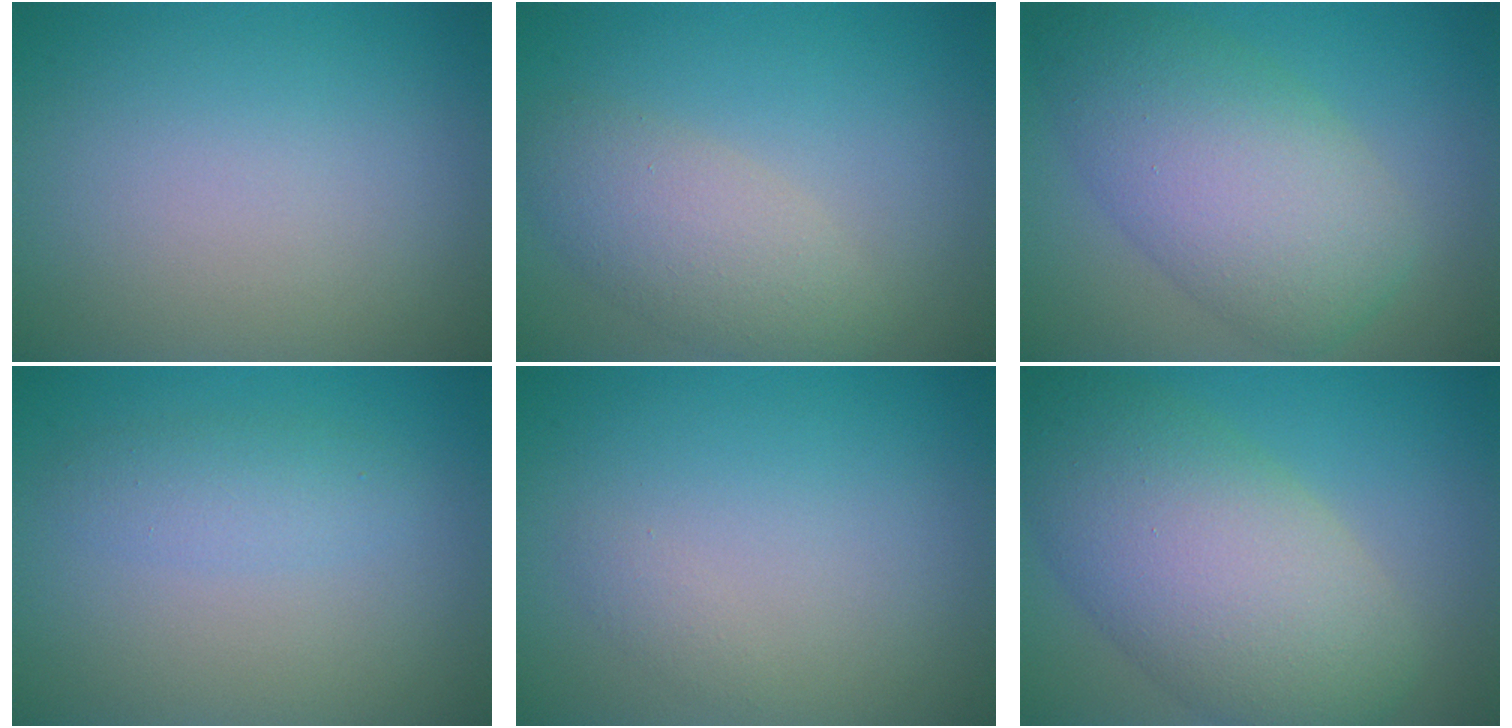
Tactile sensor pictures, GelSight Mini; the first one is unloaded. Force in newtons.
{"total": 4.0, "press": 4.0, "slide": 0.2}
{"total": 7.8, "press": 7.7, "slide": 0.3}
{"total": 1.9, "press": 1.9, "slide": 0.0}
{"total": 0.6, "press": 0.6, "slide": 0.1}
{"total": 10.4, "press": 10.4, "slide": 0.6}